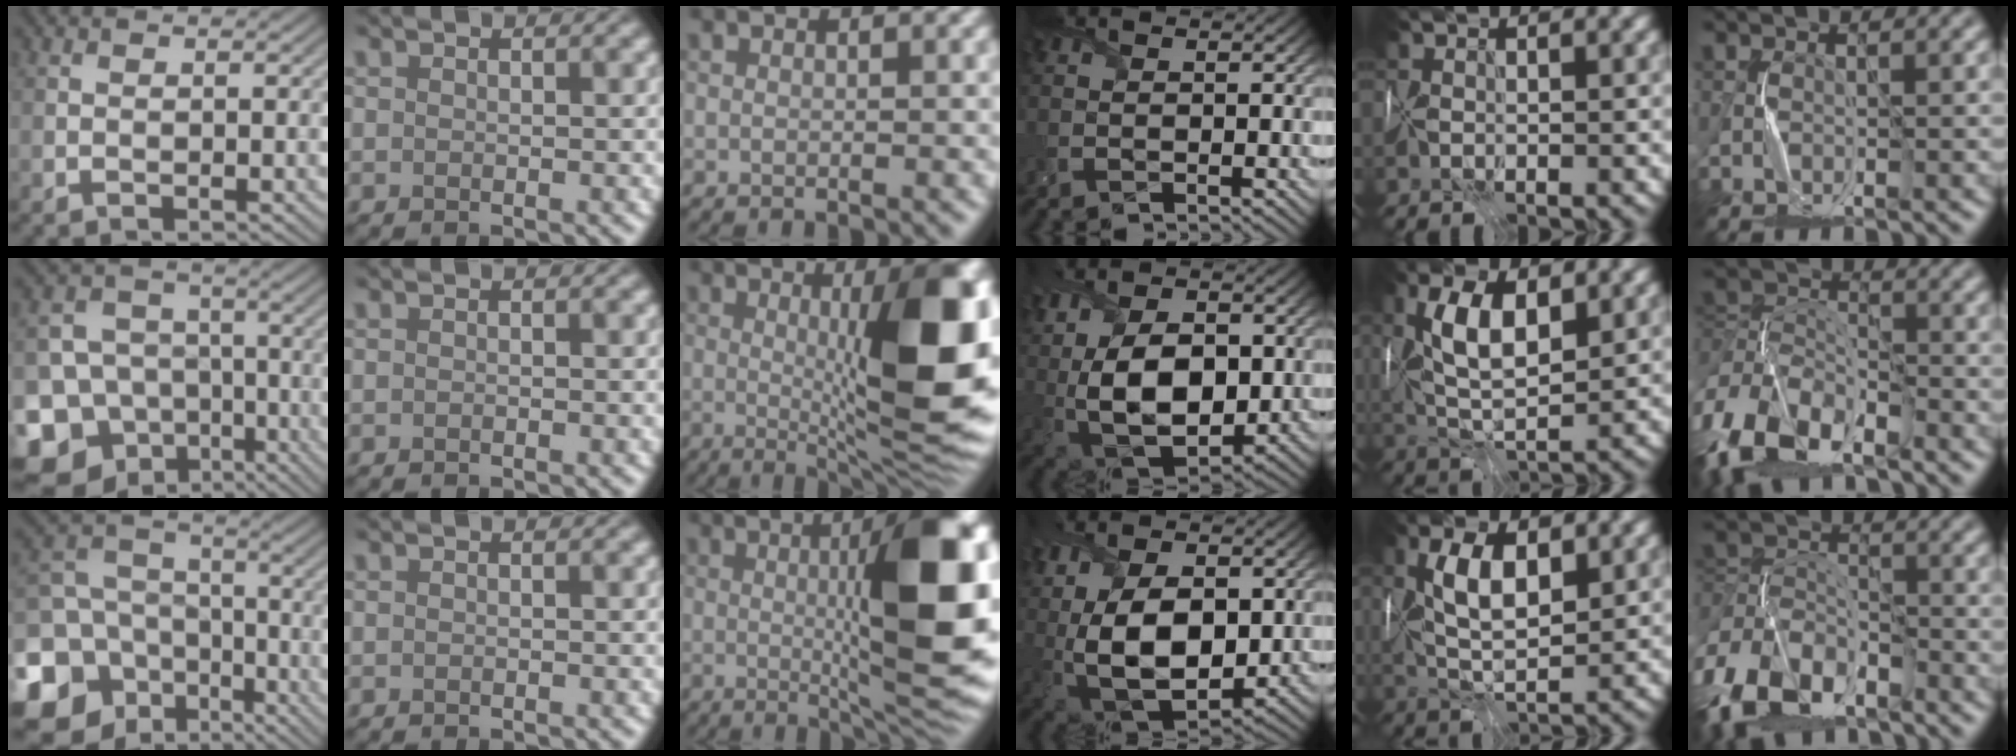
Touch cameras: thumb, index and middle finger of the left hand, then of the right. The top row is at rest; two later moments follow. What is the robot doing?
{"motion": "wrap", "object": "scarf"}